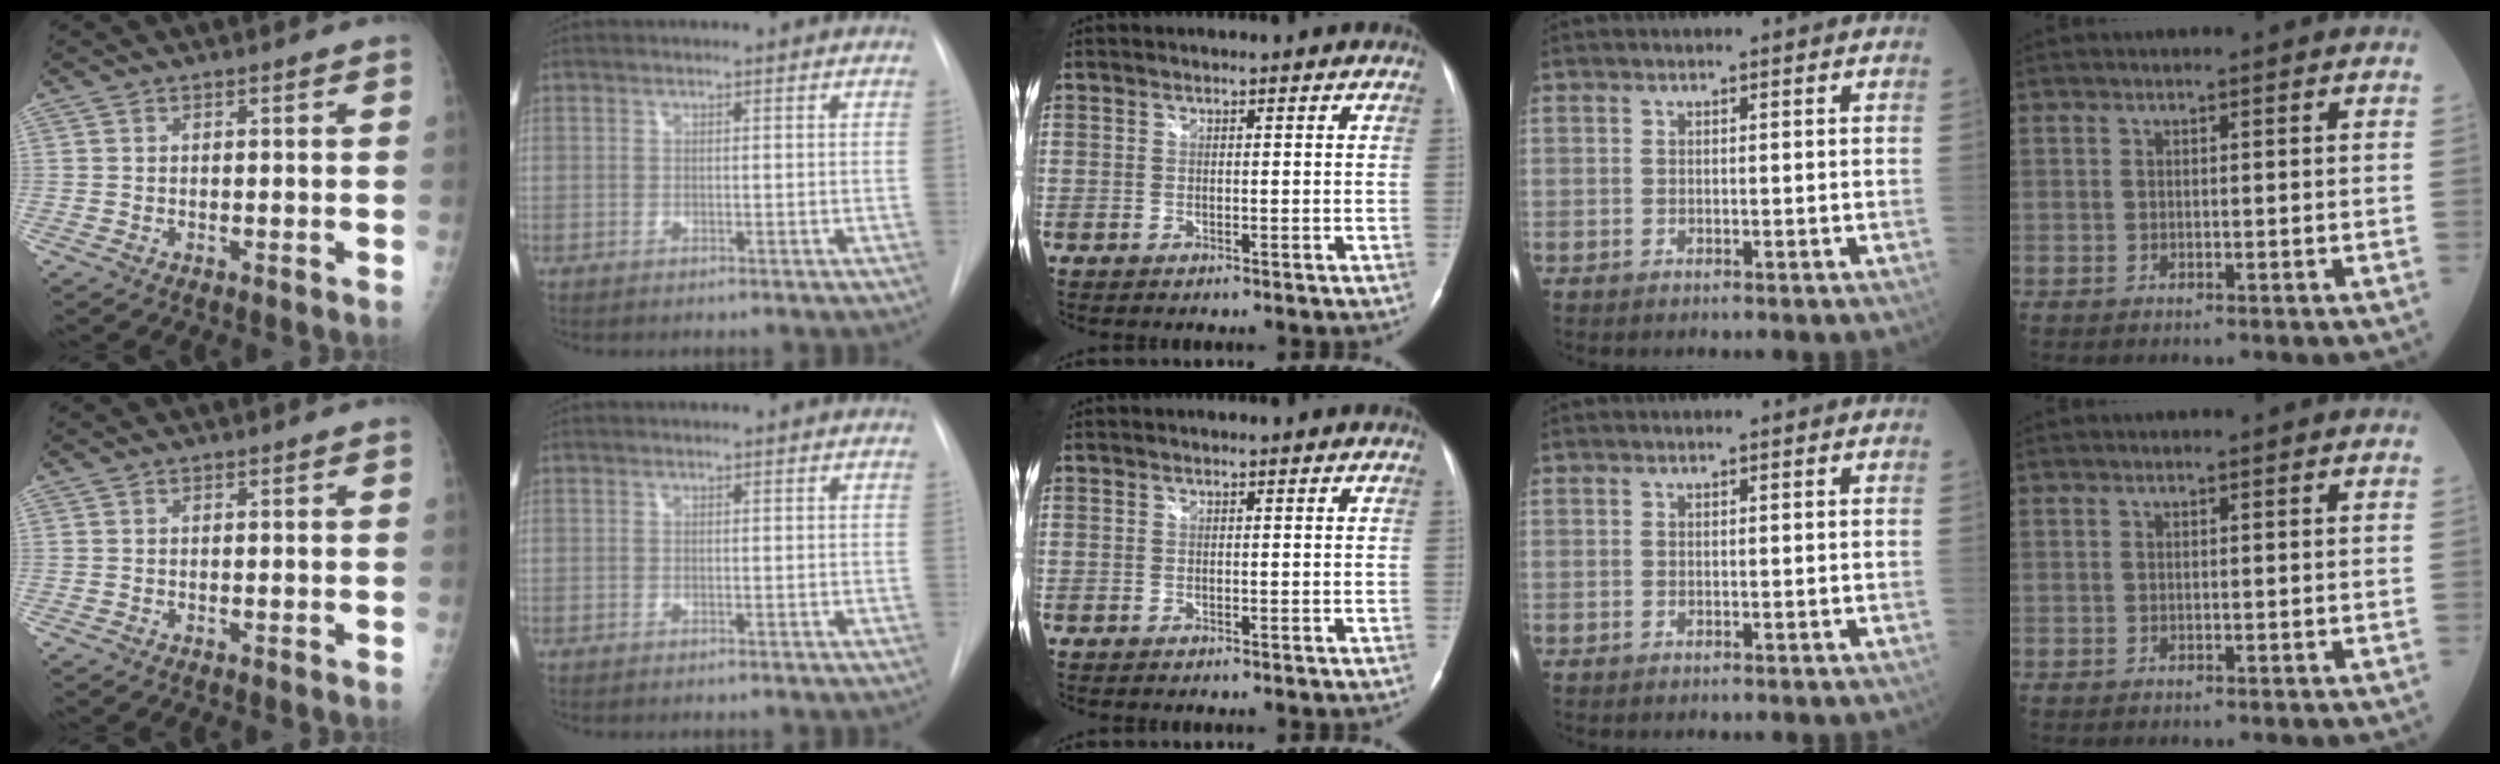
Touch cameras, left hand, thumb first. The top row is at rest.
{}